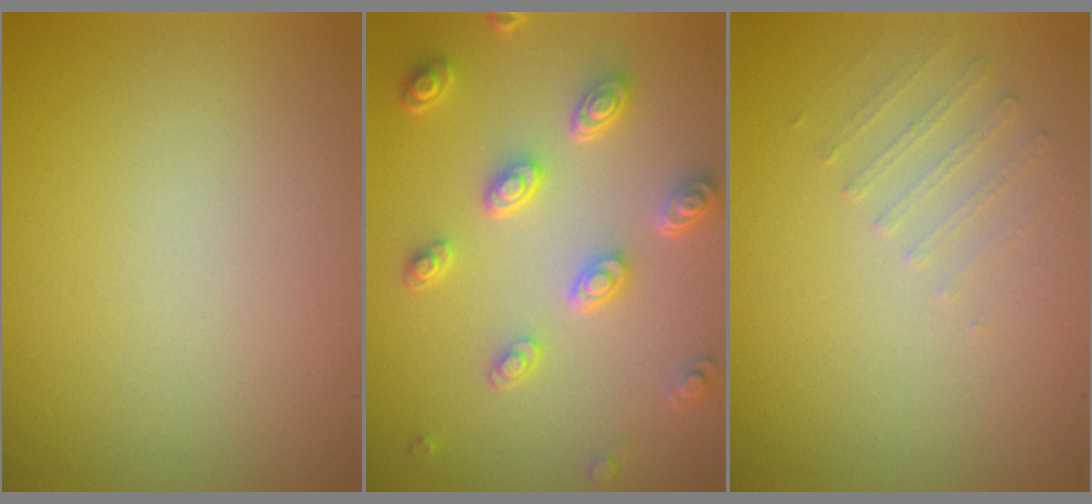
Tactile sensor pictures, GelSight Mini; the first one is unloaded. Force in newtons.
{"total": 4.8, "press": 3.7, "slide": 3.0}
{"total": 1.1, "press": 0.7, "slide": 0.8}